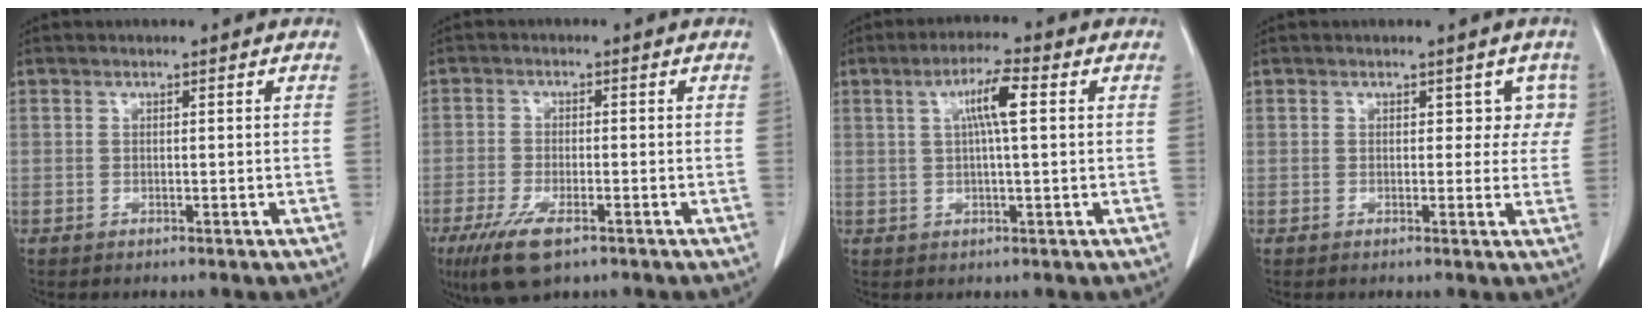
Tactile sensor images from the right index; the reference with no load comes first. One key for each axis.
{"total": 7.0, "fx": -4.1, "fy": 2.3, "fz": 5.1, "tx": -0.100, "ty": -0.015, "tz": -0.069}
{"total": 5.7, "fx": 1.4, "fy": 0.3, "fz": 5.5, "tx": -0.099, "ty": 0.009, "tz": 0.025}
{"total": 3.1, "fx": 1.3, "fy": 2.3, "fz": 1.7, "tx": 0.007, "ty": 0.010, "tz": 0.008}